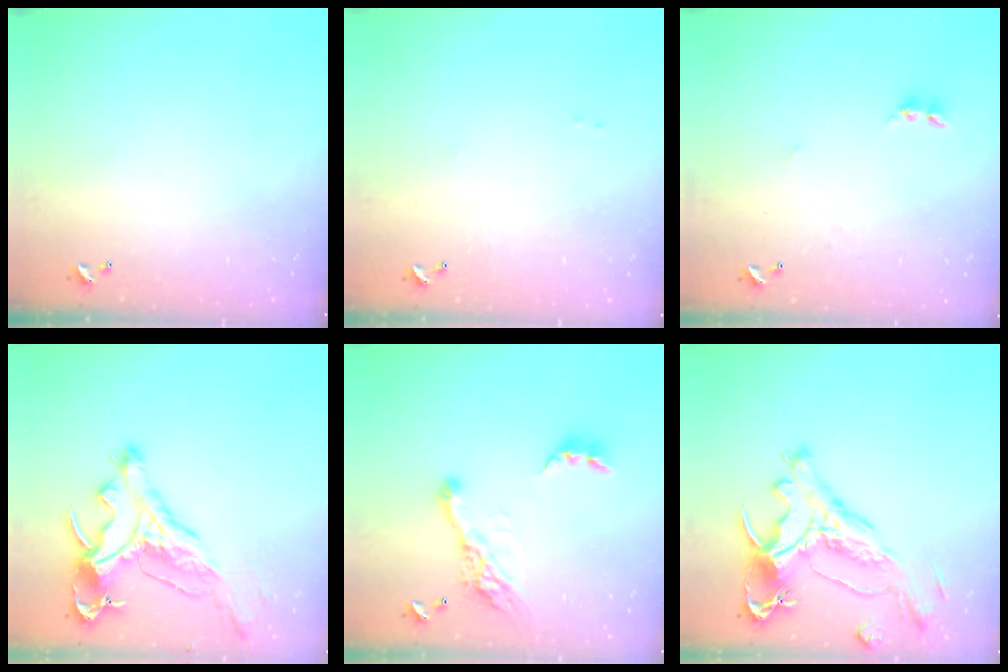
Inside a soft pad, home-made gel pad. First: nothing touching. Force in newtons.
{"total": 1.2, "press": 1.1, "slide": 0.3}
{"total": 1.7, "press": 1.6, "slide": 0.4}
{"total": 3.2, "press": 2.8, "slide": 1.6}
{"total": 15.5, "press": 15.4, "slide": 1.4}
{"total": 2.1, "press": 1.6, "slide": 1.3}